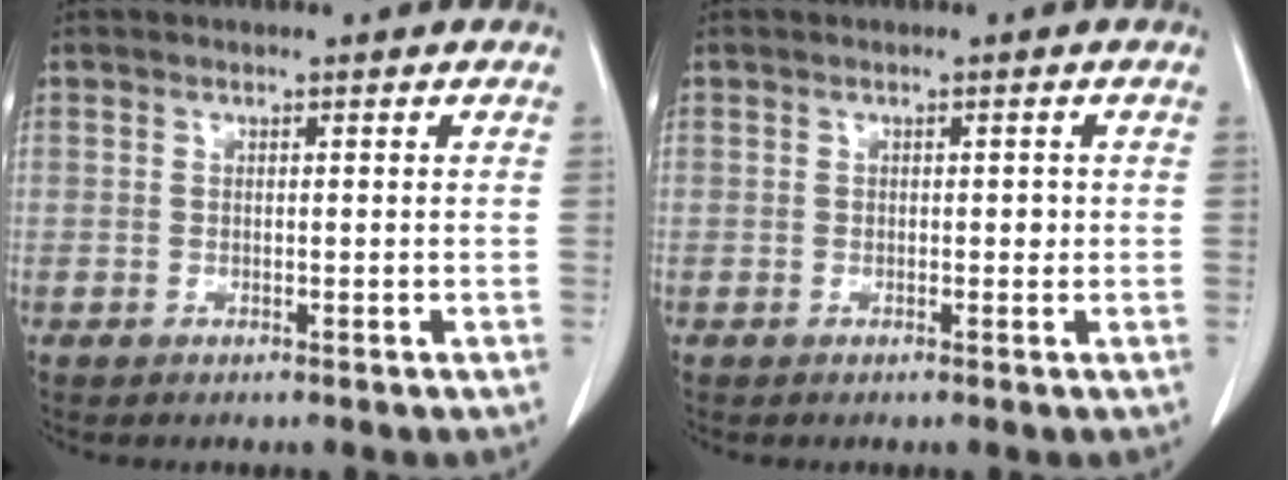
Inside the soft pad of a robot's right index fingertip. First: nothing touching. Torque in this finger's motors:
{"motor_torque": [0.23, -0.17, -0.02, 0.00]}